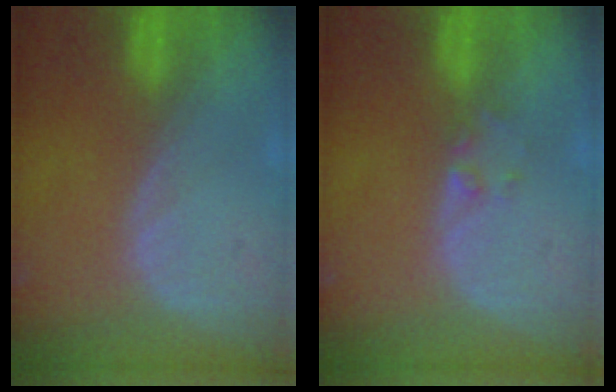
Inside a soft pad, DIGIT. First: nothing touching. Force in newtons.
{"total": 1.4, "press": 1.3, "slide": 0.2}